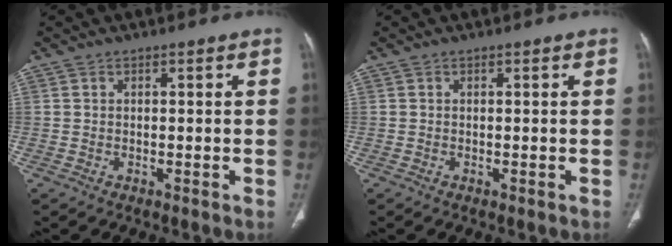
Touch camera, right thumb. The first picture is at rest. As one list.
[{"total": 0.0}]